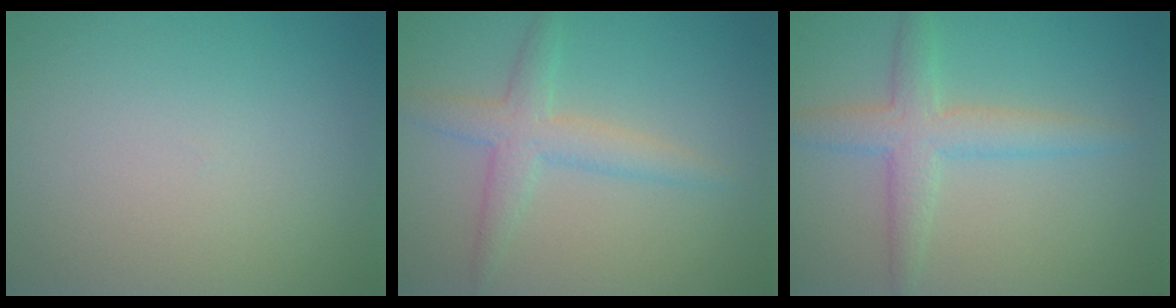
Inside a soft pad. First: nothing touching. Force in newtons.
{"total": 3.0, "press": 3.0, "slide": 0.1}
{"total": 3.6, "press": 3.6, "slide": 0.1}